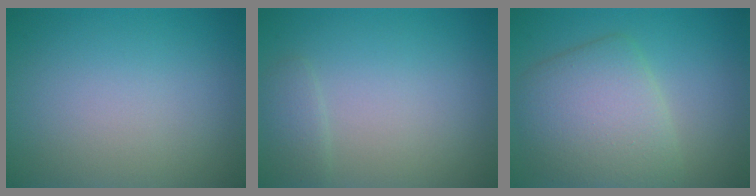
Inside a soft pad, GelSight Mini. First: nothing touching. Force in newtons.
{"total": 1.0, "press": 1.0, "slide": 0.2}
{"total": 5.9, "press": 5.9, "slide": 0.2}